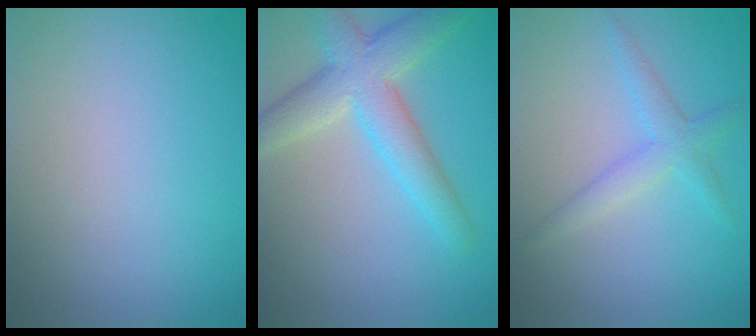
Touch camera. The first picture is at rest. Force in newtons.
{"total": 5.5, "press": 5.4, "slide": 0.3}
{"total": 2.2, "press": 2.2, "slide": 0.1}